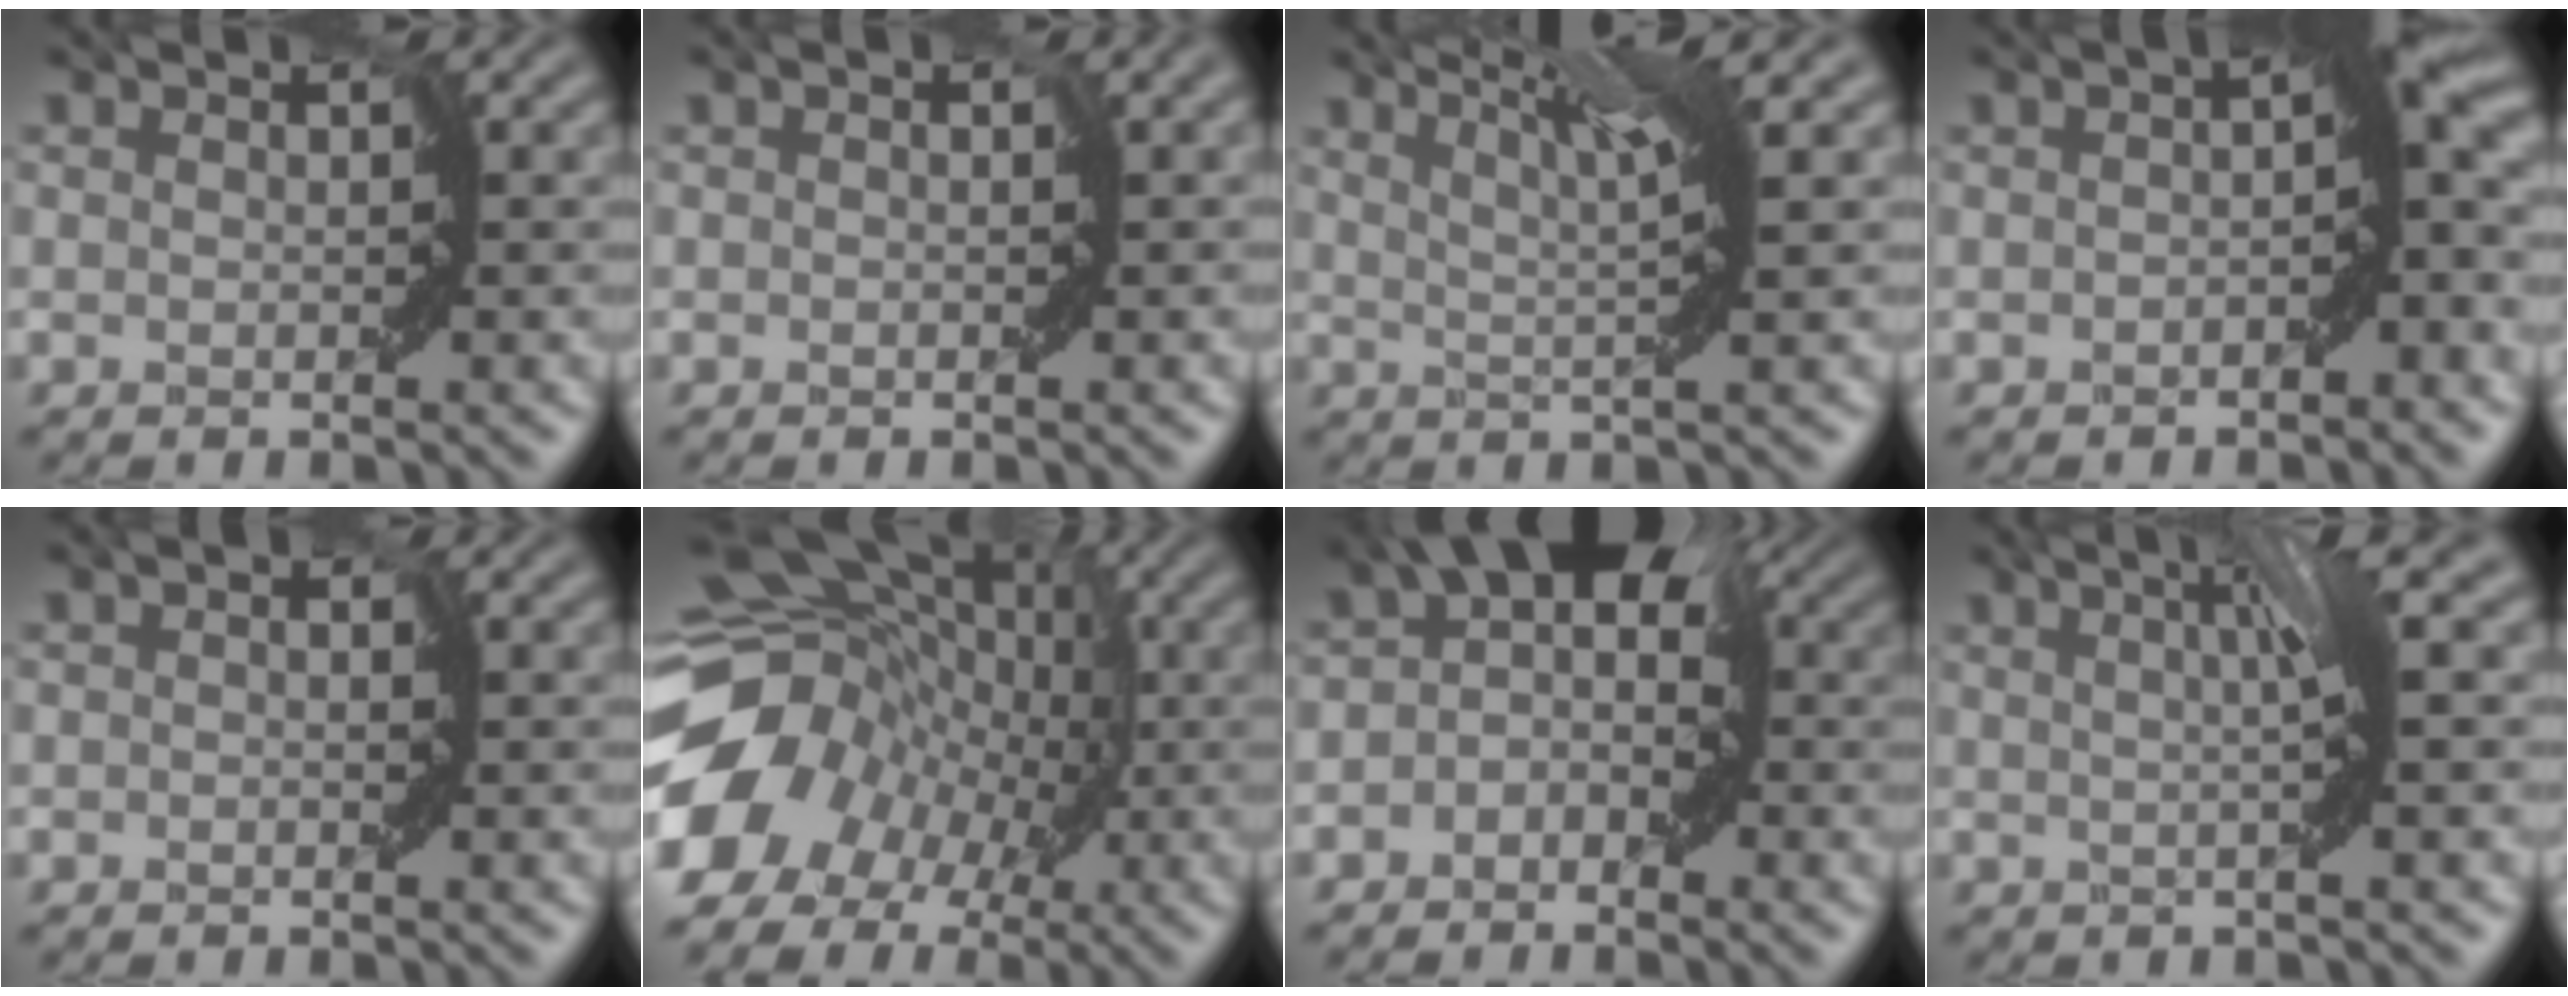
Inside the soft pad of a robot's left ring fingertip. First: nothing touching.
{"total": 0.8, "force": [-0.1, 0.5, 0.6], "torque": [-0.007, -0.002, -0.007]}
{"total": 3.8, "force": [2.4, -0.3, 3.0], "torque": [-0.038, 0.004, 0.034]}
{"total": 6.8, "force": [-0.7, 2.4, 6.4], "torque": [-0.079, 0.013, -0.028]}
{"total": 0.6, "force": [-0.1, 0.5, 0.3], "torque": [0.007, 0.000, -0.008]}
{"total": 12.0, "force": [-2.1, 9.8, 6.5], "torque": [-0.128, -0.004, -0.042]}
{"total": 6.1, "force": [0.7, 4.0, 4.6], "torque": [-0.034, 0.022, -0.009]}
{"total": 3.1, "force": [0.8, -0.3, 3.0], "torque": [-0.041, 0.001, 0.011]}